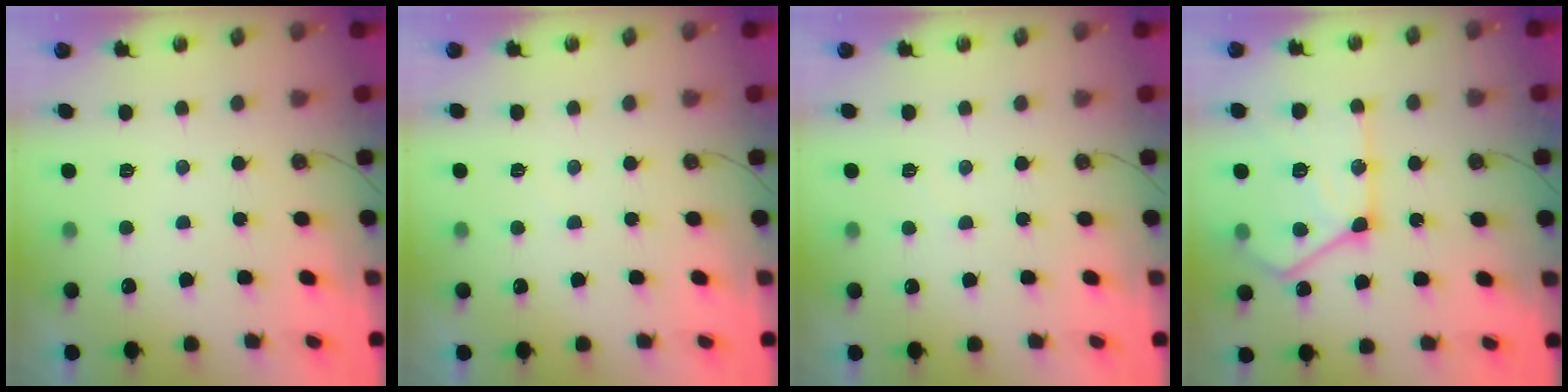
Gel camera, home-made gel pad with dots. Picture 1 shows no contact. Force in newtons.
{"total": 3.6, "press": 3.6, "slide": 0.4}
{"total": 3.4, "press": 3.4, "slide": 0.4}
{"total": 19.3, "press": 19.2, "slide": 2.1}